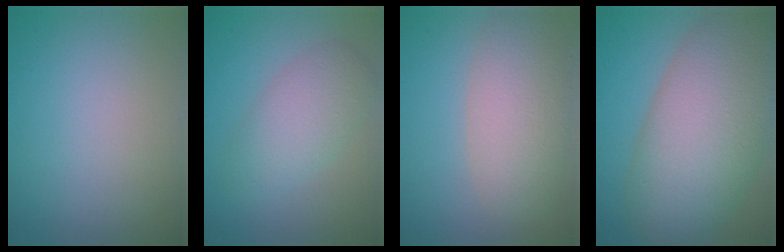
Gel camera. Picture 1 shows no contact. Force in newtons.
{"total": 4.2, "press": 4.2, "slide": 0.1}
{"total": 6.0, "press": 6.0, "slide": 0.4}
{"total": 13.4, "press": 13.4, "slide": 0.8}